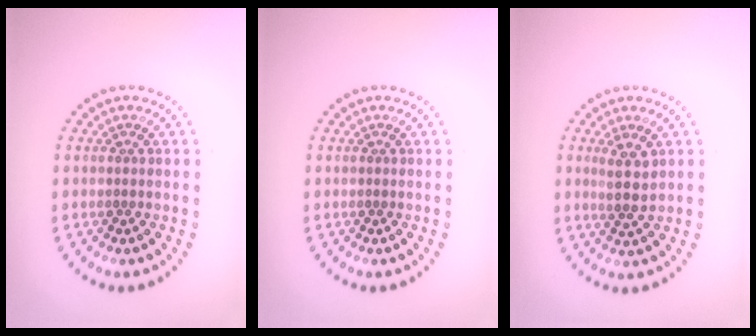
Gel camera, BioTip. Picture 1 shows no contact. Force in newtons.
{"total": 0.0}
{"total": 2.3, "press": 2.0, "slide": 1.1}